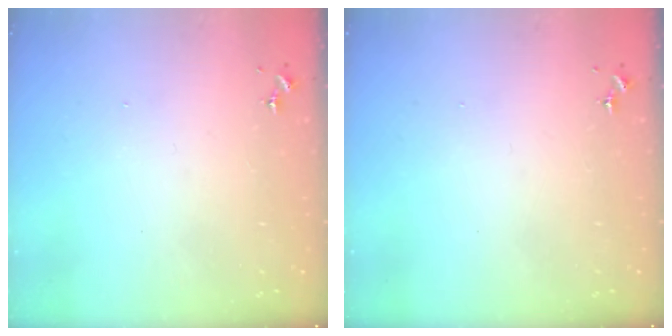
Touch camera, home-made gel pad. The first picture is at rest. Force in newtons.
{"total": 0.0}